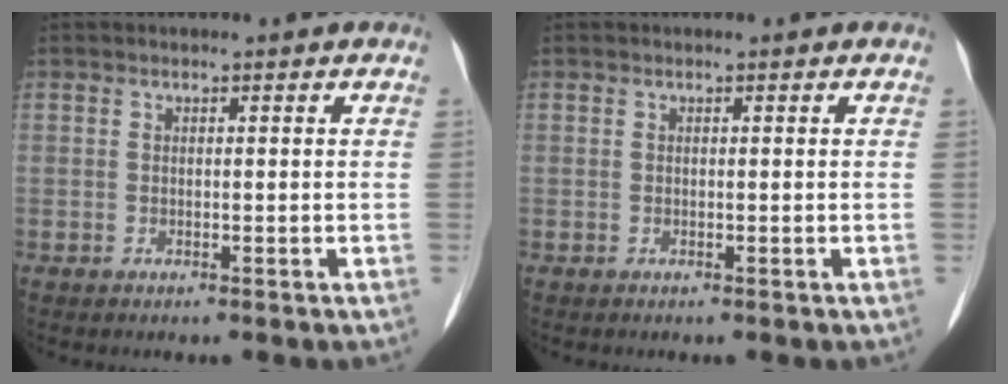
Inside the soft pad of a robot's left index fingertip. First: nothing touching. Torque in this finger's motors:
{"motor_torque": [0.00, 0.00, 0.00, 0.00]}